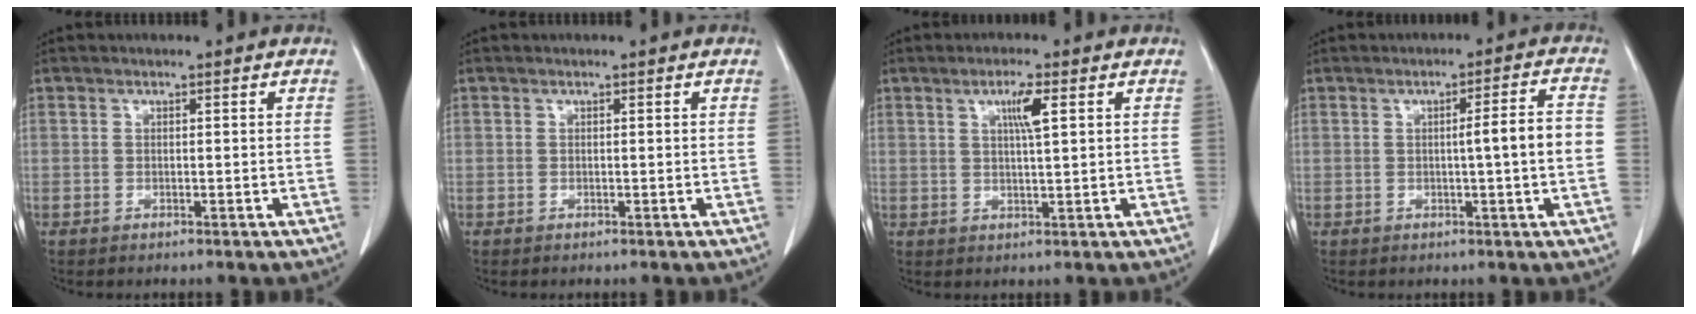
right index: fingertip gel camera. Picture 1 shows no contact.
{"total": 0.0}
{"total": 3.9, "force": [1.5, 0.0, 3.6], "torque": [-0.062, -0.002, 0.025]}
{"total": 5.6, "force": [-0.4, -0.5, 5.6], "torque": [-0.080, 0.006, -0.007]}